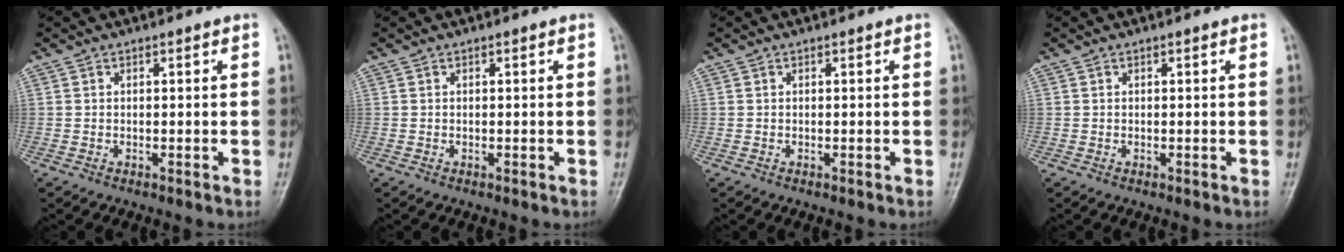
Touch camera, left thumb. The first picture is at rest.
{"total": 0.0}
{"total": 0.0}
{"total": 0.0}